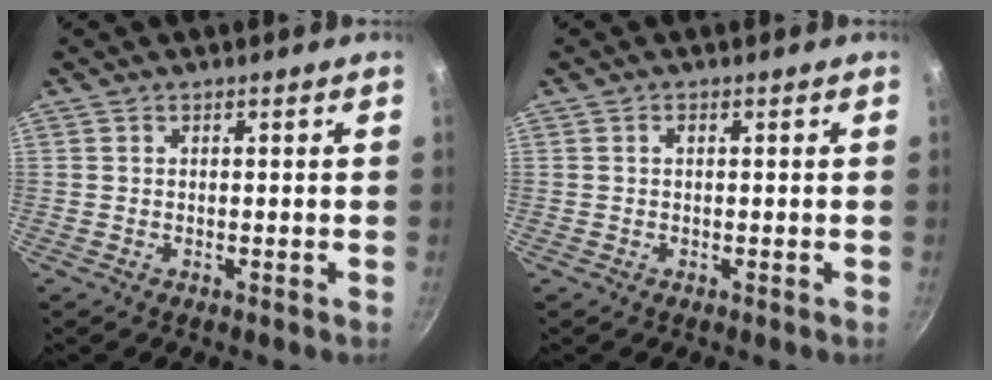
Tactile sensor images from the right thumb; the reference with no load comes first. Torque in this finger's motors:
{"motor_torque": [-0.11, 0.30, 0.65, -0.16, 0.00]}